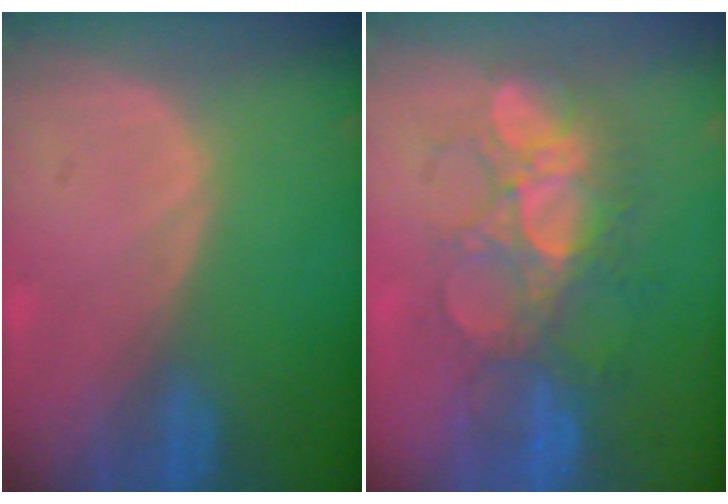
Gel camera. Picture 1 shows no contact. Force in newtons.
{"total": 8.7, "press": 8.6, "slide": 1.6}